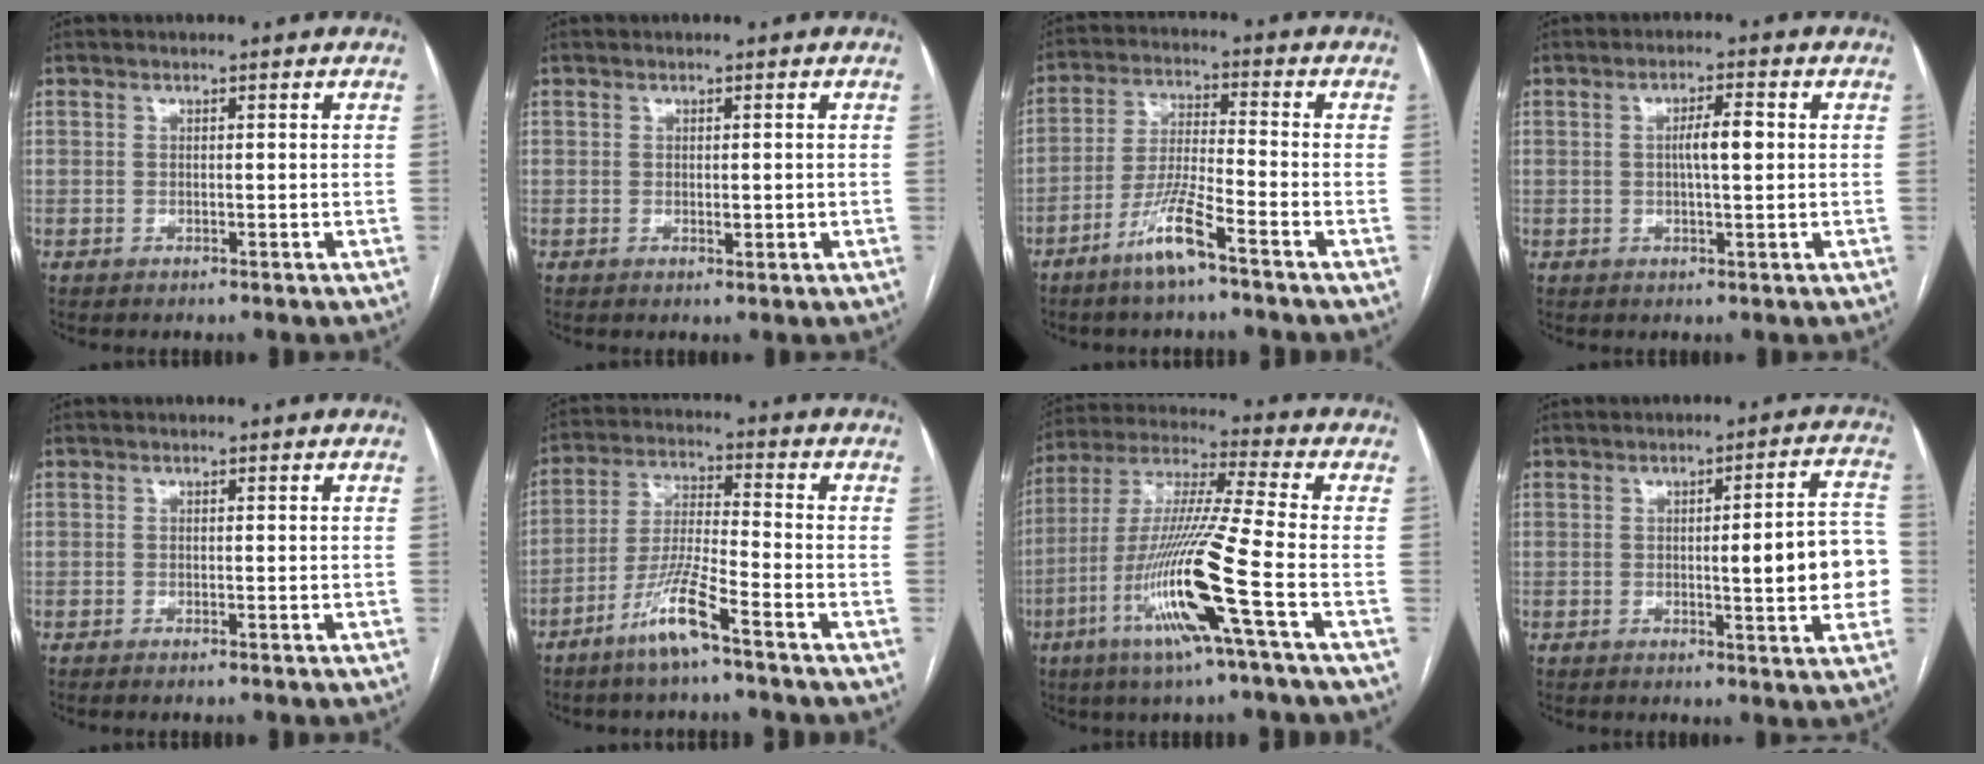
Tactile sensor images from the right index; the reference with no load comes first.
{"total": 1.2, "force": [-0.1, 0.5, 1.1], "torque": [-0.015, -0.003, 0.002]}
{"total": 8.2, "force": [-5.3, 0.1, 6.3], "torque": [-0.129, -0.012, -0.106]}
{"total": 4.0, "force": [0.4, 0.6, 4.0], "torque": [-0.070, 0.005, 0.004]}
{"total": 0.6, "force": [-0.5, -0.1, 0.4], "torque": [-0.008, -0.001, -0.008]}
{"total": 9.0, "force": [-5.8, 0.0, 6.9], "torque": [-0.141, -0.014, -0.116]}
{"total": 16.9, "force": [-6.3, -1.3, 15.6], "torque": [-0.318, -0.018, -0.125]}
{"total": 10.5, "force": [-0.9, 1.8, 10.3], "torque": [-0.119, 0.020, -0.011]}